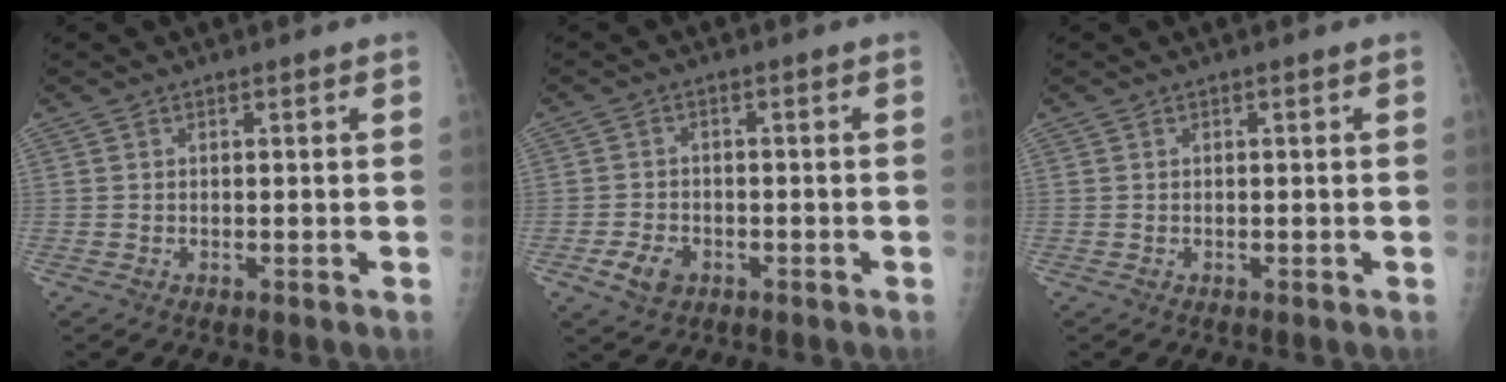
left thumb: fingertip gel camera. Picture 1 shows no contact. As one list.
[{"total": 4.4, "force": [-1.9, 3.2, 2.3], "torque": [-0.037, 0.005, -0.029]}, {"total": 0.0}]